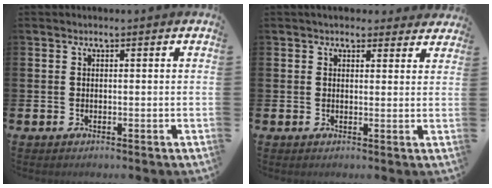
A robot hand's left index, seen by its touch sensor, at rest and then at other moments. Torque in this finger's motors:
{"motor_torque": [1.05, -1.09, 0.04, 0.06]}